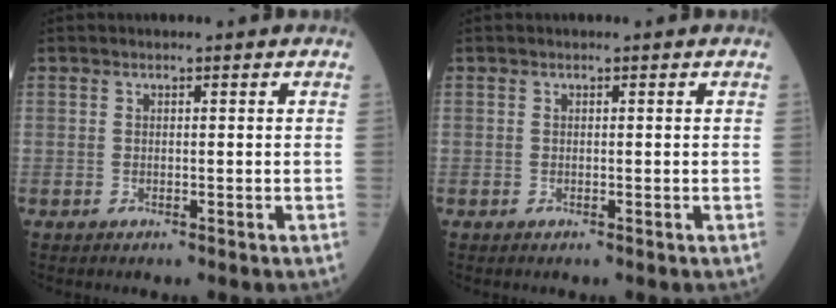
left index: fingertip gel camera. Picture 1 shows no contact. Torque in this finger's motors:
{"motor_torque": [0.00, 0.00, 0.00, 0.00]}